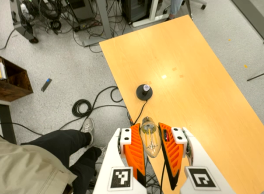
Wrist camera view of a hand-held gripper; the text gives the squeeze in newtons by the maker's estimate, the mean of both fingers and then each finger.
{"total": 21.2, "left": 23.9, "right": 18.6}